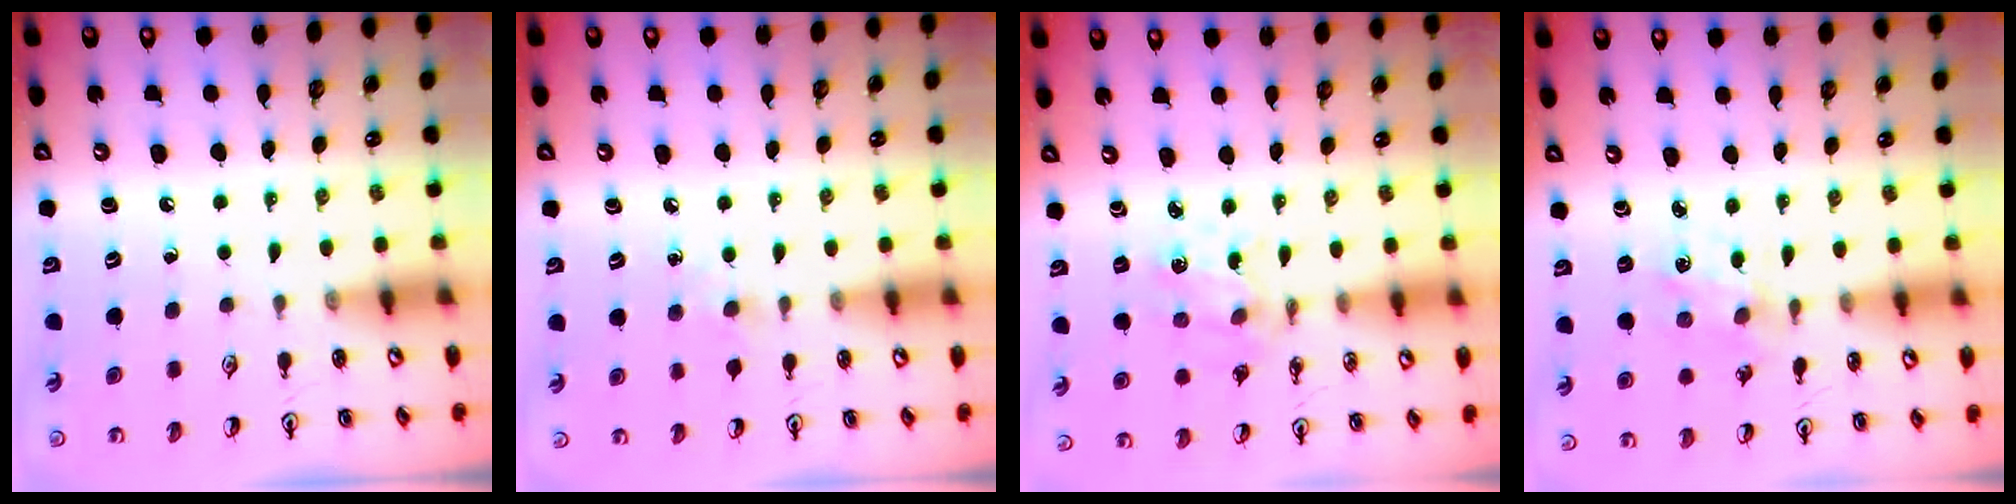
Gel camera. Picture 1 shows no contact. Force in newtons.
{"total": 5.4, "press": 5.3, "slide": 0.7}
{"total": 2.2, "press": 2.2, "slide": 0.4}
{"total": 1.7, "press": 1.6, "slide": 0.3}